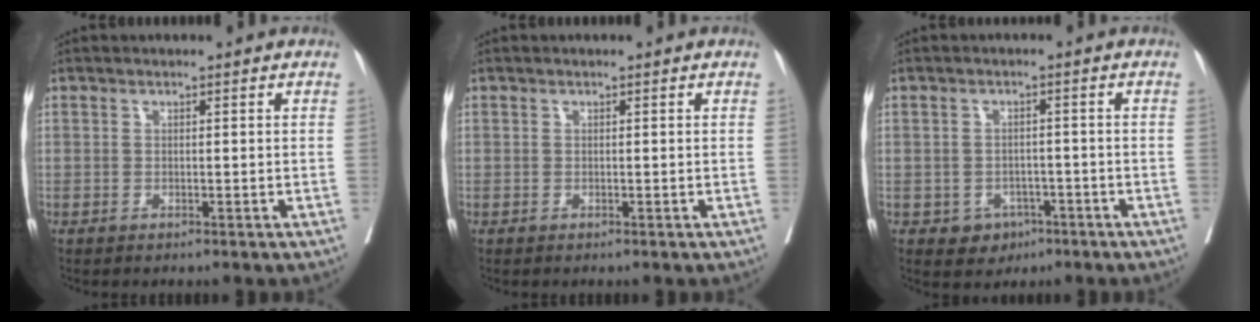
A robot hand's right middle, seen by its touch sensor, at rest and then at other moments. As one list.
[{"total": 0.0}, {"total": 3.6, "force": [-1.8, 3.0, 0.9], "torque": [-0.004, 0.009, -0.017]}]